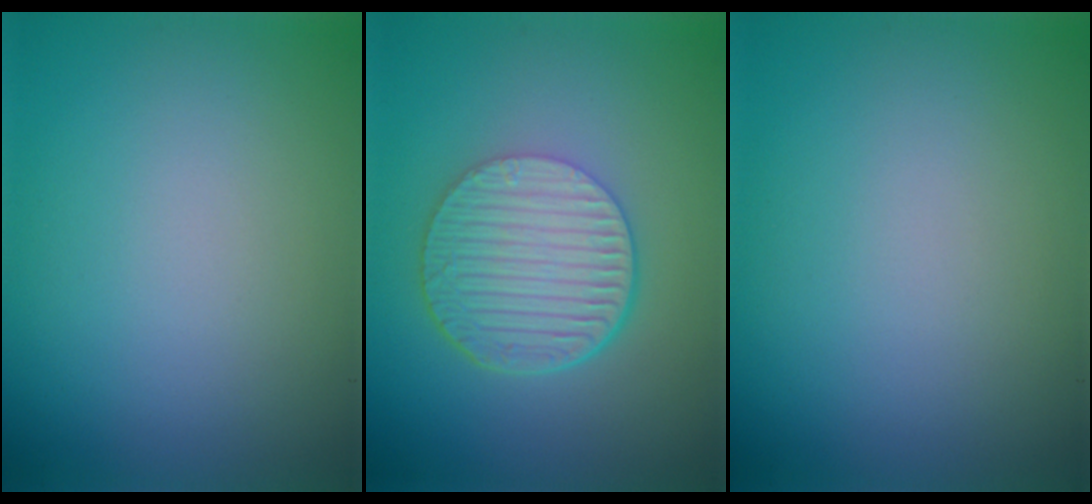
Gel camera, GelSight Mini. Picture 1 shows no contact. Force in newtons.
{"total": 6.4, "press": 4.4, "slide": 4.7}
{"total": 0.0}